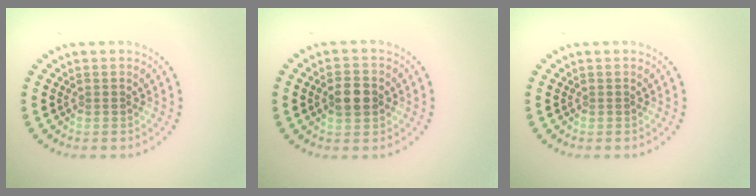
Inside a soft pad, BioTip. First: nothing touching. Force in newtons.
{"total": 3.3, "press": 3.3, "slide": 0.1}
{"total": 0.0}